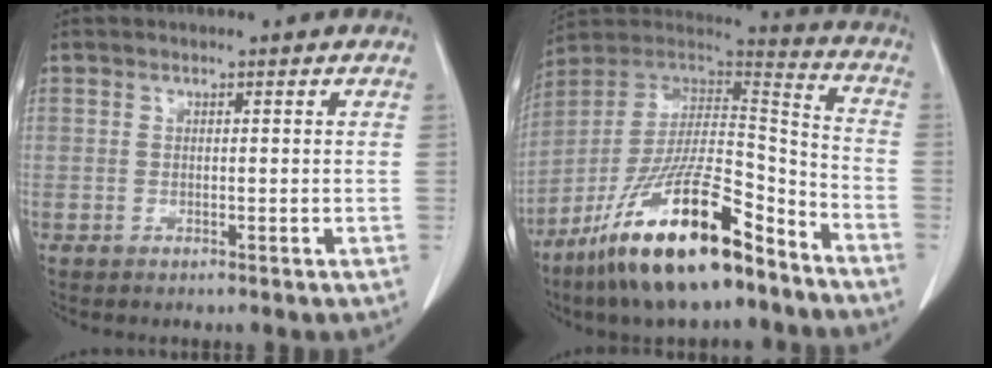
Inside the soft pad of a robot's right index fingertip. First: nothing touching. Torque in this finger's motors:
{"motor_torque": [1.75, -0.38, 1.05, 0.21]}